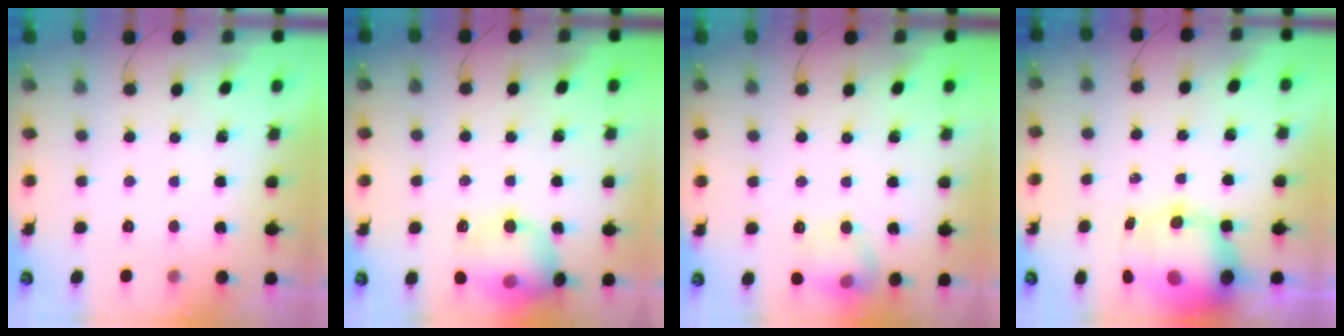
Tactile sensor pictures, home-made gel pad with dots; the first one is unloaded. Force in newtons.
{"total": 13.2, "press": 13.0, "slide": 2.1}
{"total": 10.1, "press": 10.1, "slide": 0.6}
{"total": 11.9, "press": 11.5, "slide": 3.0}